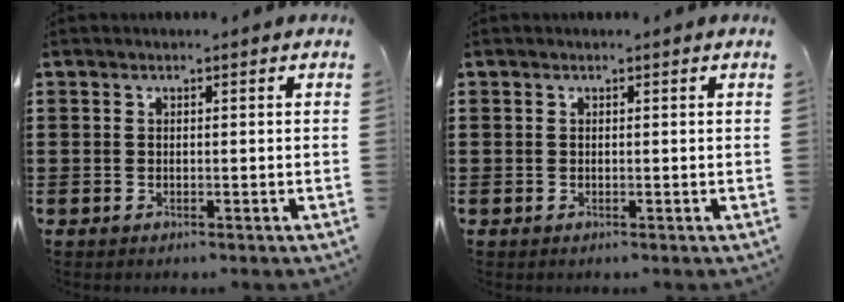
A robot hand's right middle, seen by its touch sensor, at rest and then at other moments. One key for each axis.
{"total": 0.0}